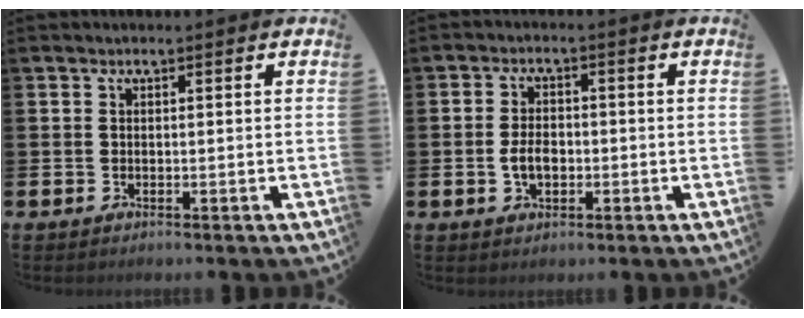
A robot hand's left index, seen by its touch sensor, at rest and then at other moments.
{"total": 3.5, "force": [-0.6, 2.2, 2.6], "torque": [-0.041, 0.002, -0.015]}